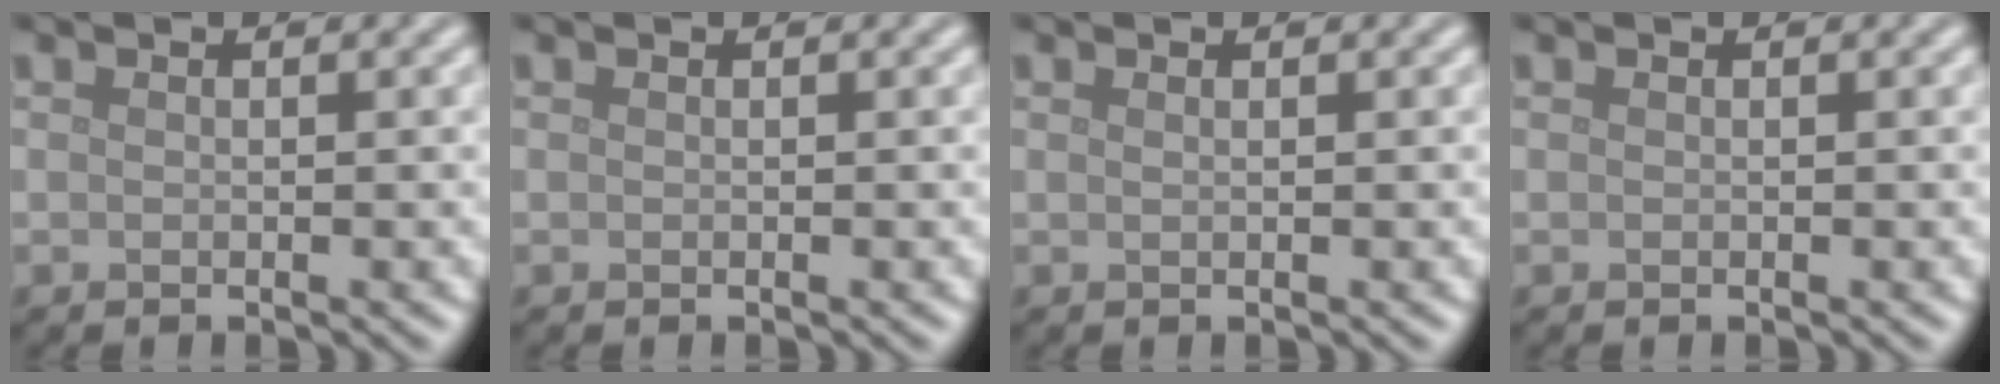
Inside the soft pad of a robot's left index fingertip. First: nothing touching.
{"total": 0.0}
{"total": 0.5, "force": [0.3, 0.2, 0.4], "torque": [-0.002, 0.000, 0.001]}
{"total": 0.0}